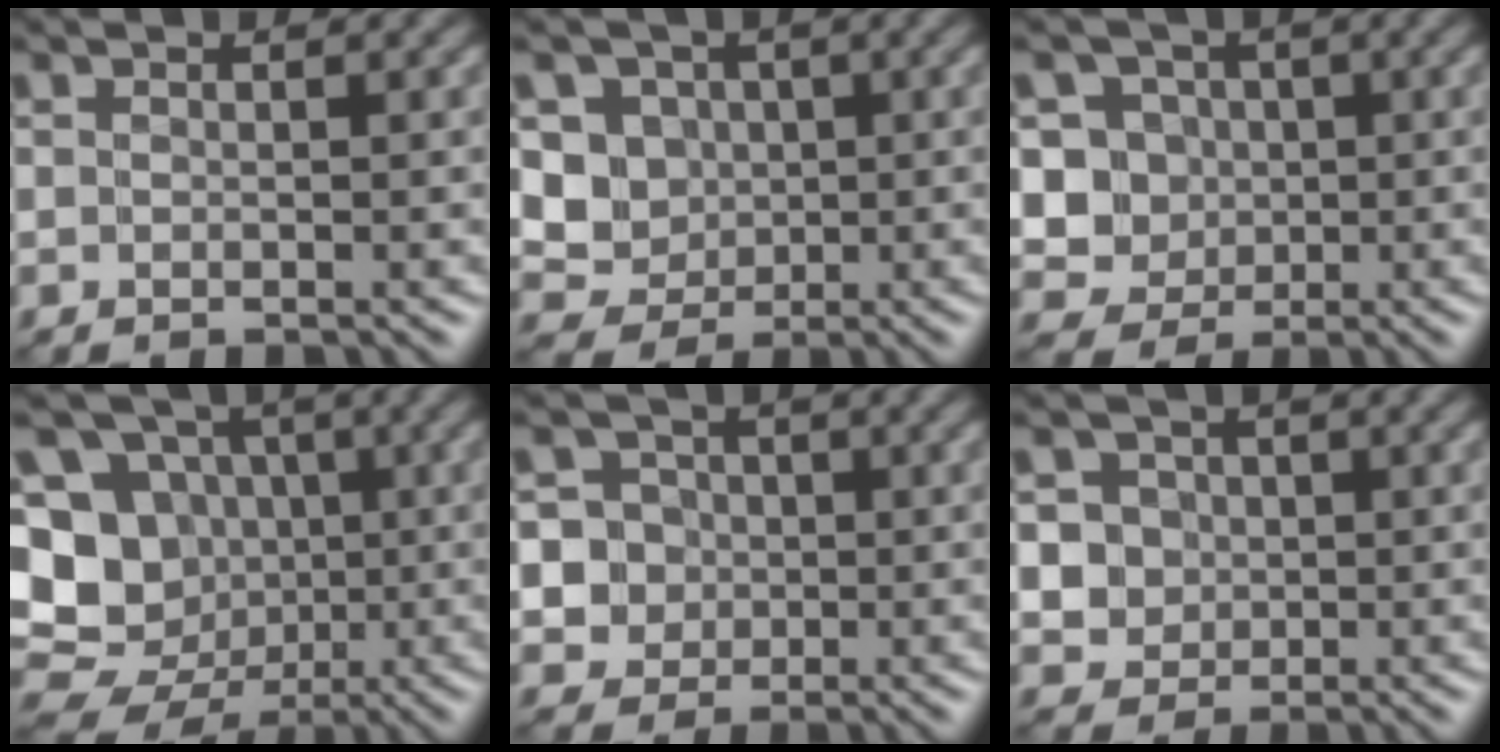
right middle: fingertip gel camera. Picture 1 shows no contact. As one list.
[{"total": 4.0, "force": [0.8, 3.8, 1.2], "torque": [-0.013, 0.002, 0.004]}, {"total": 5.6, "force": [0.5, 5.3, 1.6], "torque": [-0.015, 0.024, -0.002]}, {"total": 14.3, "force": [-1.1, 13.4, 4.8], "torque": [-0.128, 0.026, -0.042]}, {"total": 6.6, "force": [-0.1, 6.5, 1.3], "torque": [-0.015, 0.026, -0.012]}, {"total": 5.3, "force": [0.8, 5.0, 1.5], "torque": [-0.017, 0.032, -0.001]}]